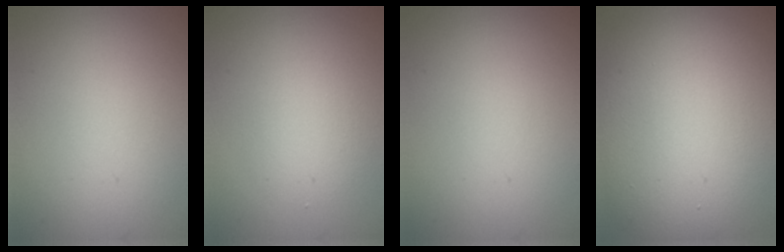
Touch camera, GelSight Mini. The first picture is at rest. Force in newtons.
{"total": 2.3, "press": 2.3, "slide": 0.2}
{"total": 0.0}
{"total": 16.6, "press": 16.6, "slide": 0.4}